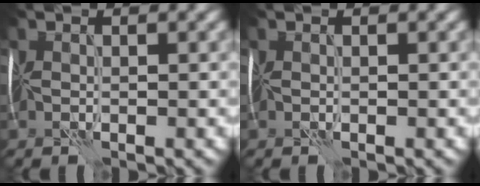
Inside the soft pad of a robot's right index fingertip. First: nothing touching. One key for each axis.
{"total": 0.0}